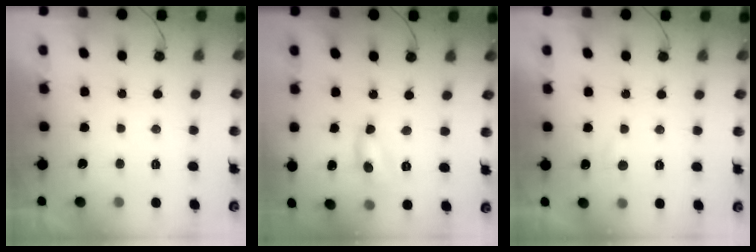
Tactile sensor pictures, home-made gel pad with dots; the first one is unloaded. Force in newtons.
{"total": 5.2, "press": 5.2, "slide": 0.3}
{"total": 3.8, "press": 3.7, "slide": 0.4}